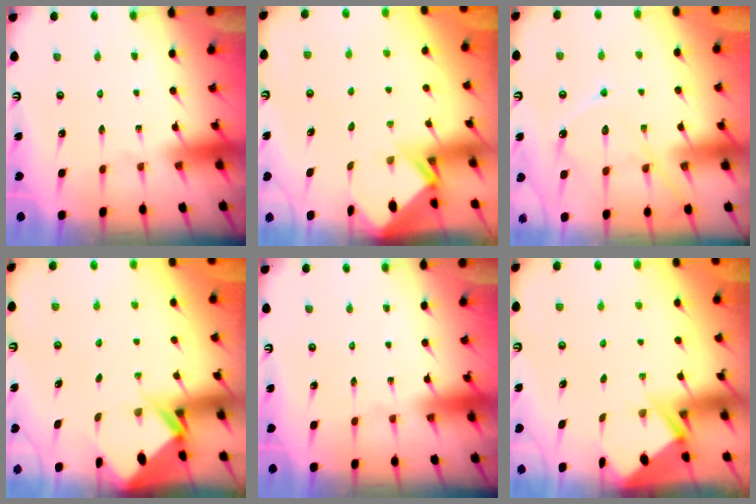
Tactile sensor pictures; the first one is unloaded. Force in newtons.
{"total": 2.7, "press": 2.7, "slide": 0.1}
{"total": 11.8, "press": 11.7, "slide": 1.2}
{"total": 2.8, "press": 2.8, "slide": 0.1}
{"total": 0.0}
{"total": 2.7, "press": 2.7, "slide": 0.3}